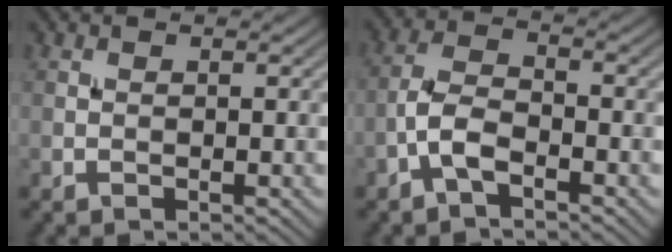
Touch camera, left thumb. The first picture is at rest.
{"total": 4.5, "force": [-2.6, 1.7, 3.2], "torque": [-0.070, 0.010, -0.064]}